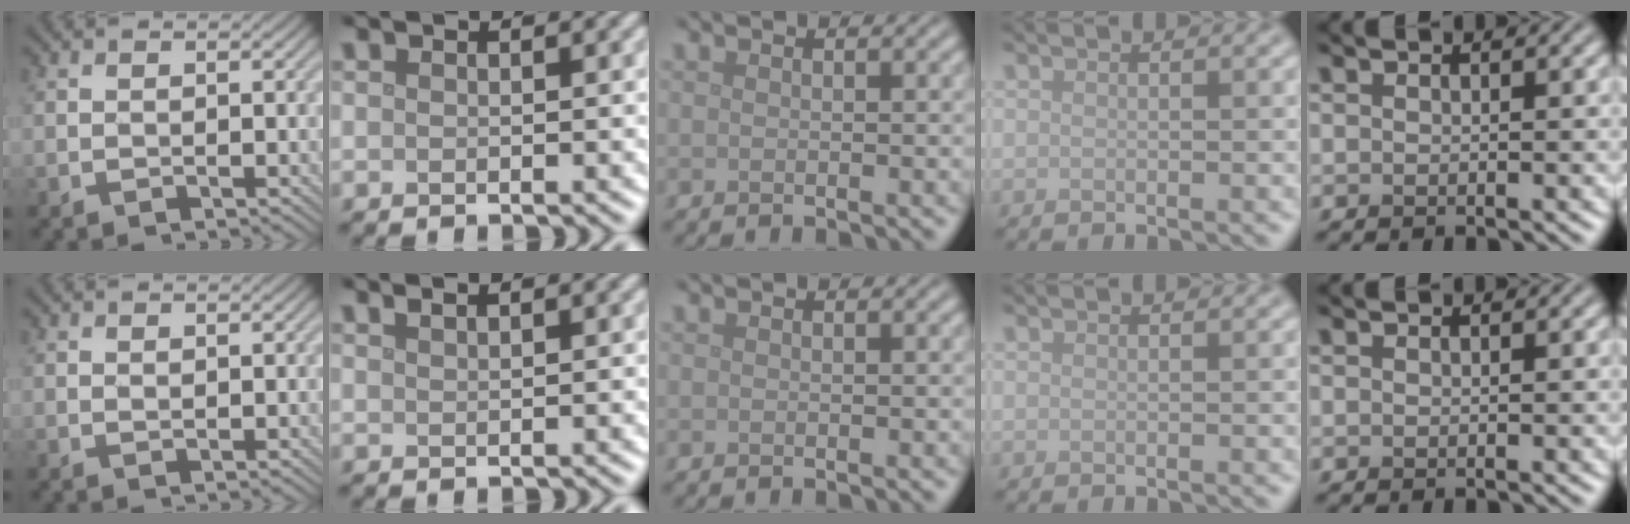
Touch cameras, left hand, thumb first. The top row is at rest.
{"thumb": {"total": 0.5, "force": [0.3, 0.2, 0.4], "torque": [-0.008, -0.002, 0.005]}, "index": {"total": 1.0, "force": [0.8, 0.3, 0.5], "torque": [-0.002, 0.002, 0.009]}}